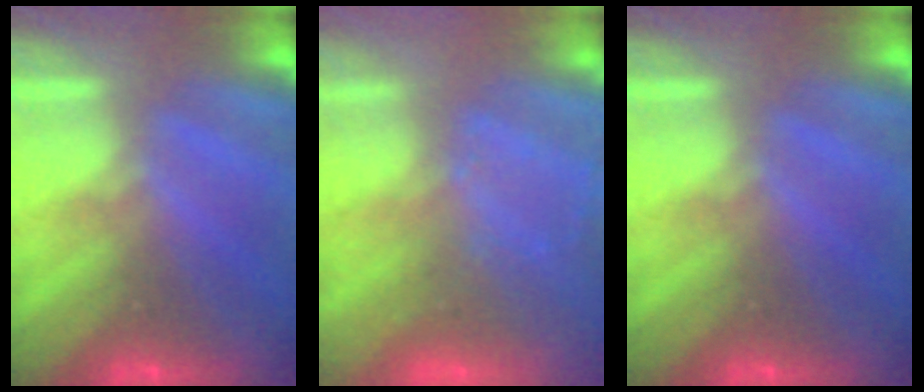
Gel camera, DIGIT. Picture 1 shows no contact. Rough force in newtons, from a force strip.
{"total": 2.9}
{"total": 0.0}